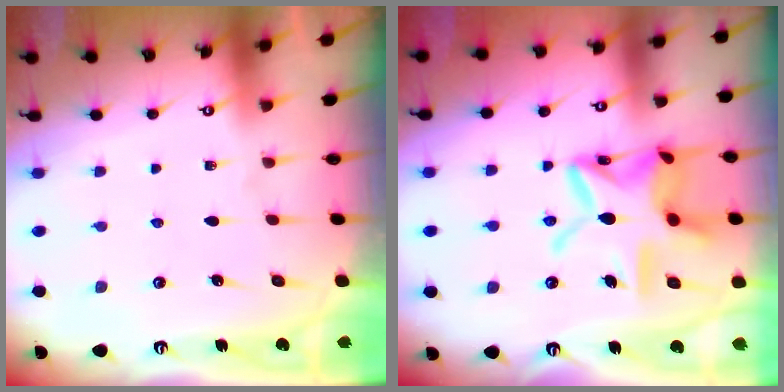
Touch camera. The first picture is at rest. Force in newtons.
{"total": 18.2, "press": 18.2, "slide": 1.6}